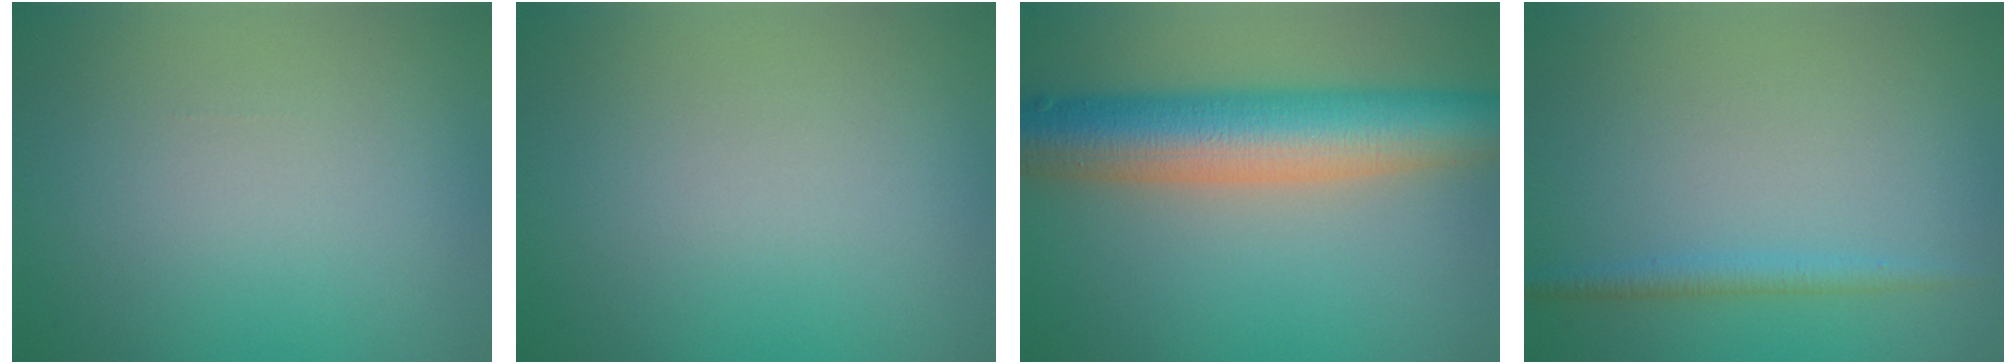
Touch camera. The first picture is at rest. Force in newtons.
{"total": 0.0}
{"total": 10.0, "press": 10.0, "slide": 0.4}
{"total": 1.6, "press": 1.6, "slide": 0.0}